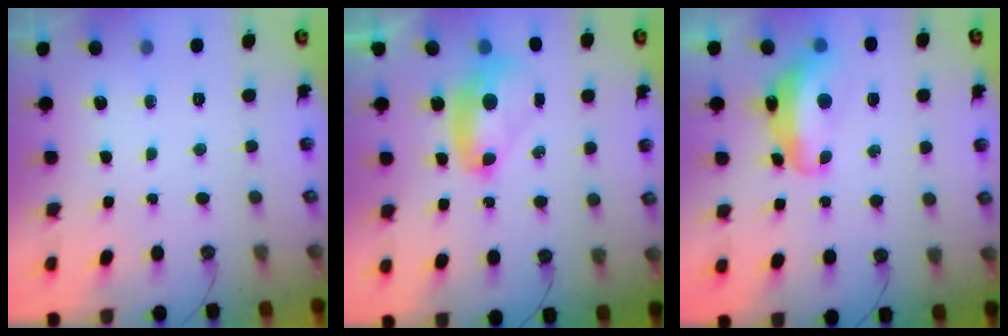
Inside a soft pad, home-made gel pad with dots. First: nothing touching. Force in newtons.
{"total": 2.7, "press": 2.7, "slide": 0.1}
{"total": 5.6, "press": 5.5, "slide": 0.9}